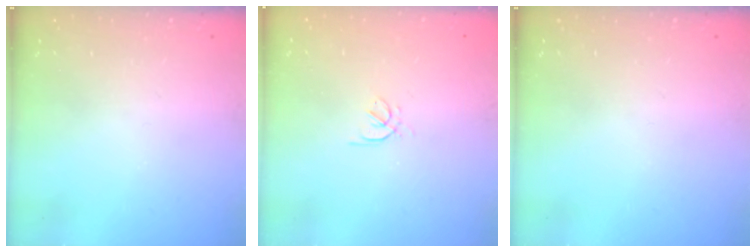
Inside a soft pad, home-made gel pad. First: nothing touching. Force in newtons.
{"total": 1.6, "press": 1.5, "slide": 0.5}
{"total": 0.0}